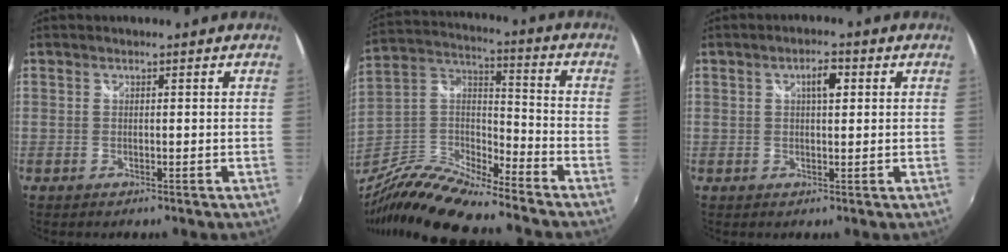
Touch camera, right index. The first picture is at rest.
{"total": 14.0, "force": [-11.9, 1.5, 7.3], "torque": [-0.164, 0.000, -0.242]}
{"total": 3.2, "force": [1.0, 1.2, 2.8], "torque": [-0.045, 0.009, 0.015]}